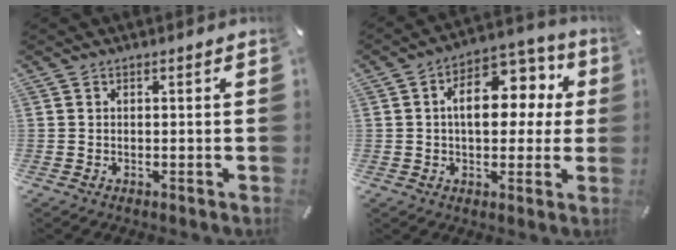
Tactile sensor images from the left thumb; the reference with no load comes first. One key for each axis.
{"total": 13.7, "fx": 2.8, "fy": 8.8, "fz": 10.1, "tx": -0.137, "ty": -0.012, "tz": 0.047}